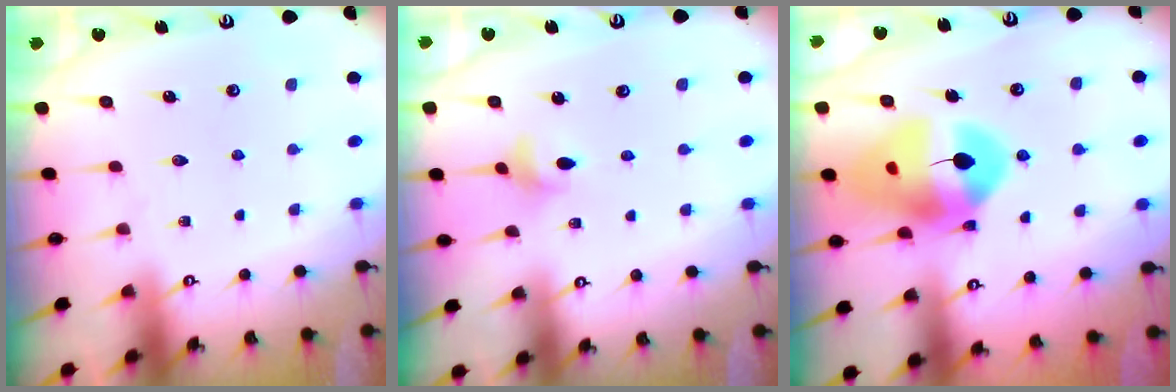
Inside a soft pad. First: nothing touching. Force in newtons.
{"total": 4.4, "press": 4.3, "slide": 0.4}
{"total": 16.0, "press": 15.9, "slide": 1.5}